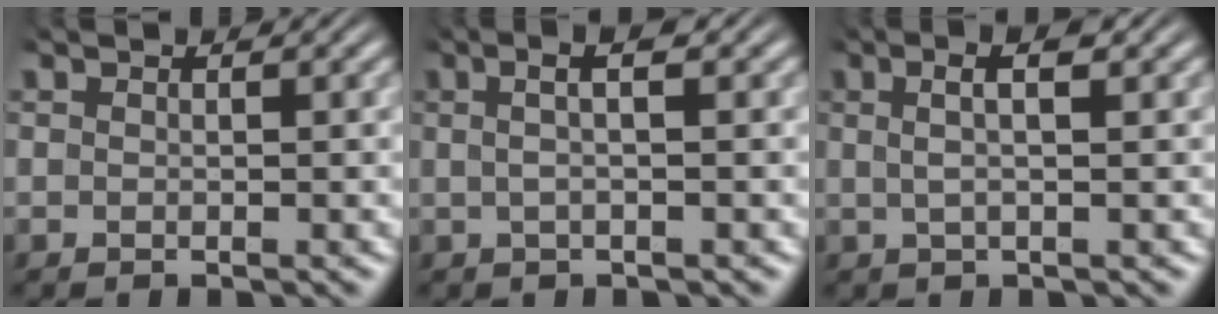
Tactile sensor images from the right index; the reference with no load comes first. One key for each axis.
{"total": 3.3, "fx": 1.1, "fy": 0.6, "fz": 3.0, "tx": -0.043, "ty": 0.020, "tz": 0.010}
{"total": 3.6, "fx": 1.4, "fy": 0.7, "fz": 3.2, "tx": -0.049, "ty": 0.015, "tz": 0.019}